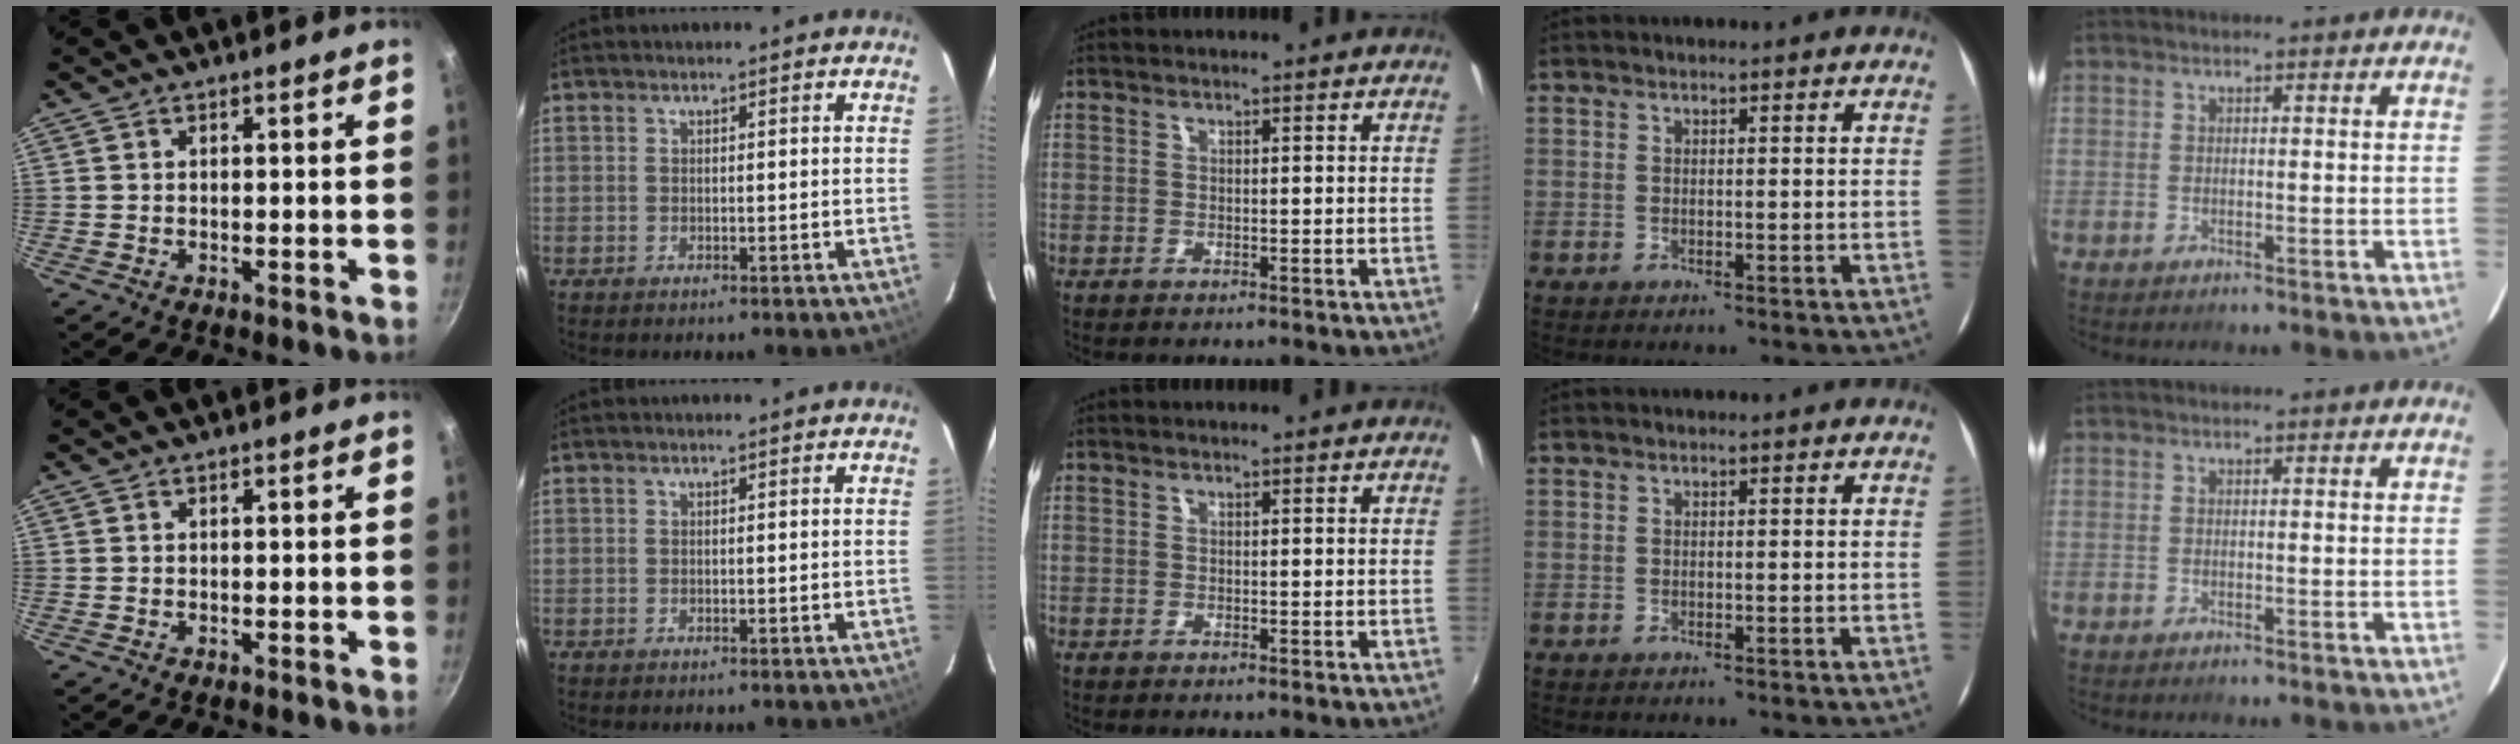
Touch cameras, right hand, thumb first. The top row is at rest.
{}